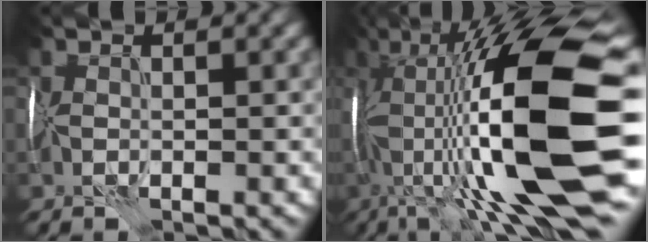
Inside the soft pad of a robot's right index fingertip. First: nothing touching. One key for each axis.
{"total": 18.6, "fx": -0.6, "fy": 5.8, "fz": 17.6, "tx": -0.309, "ty": 0.034, "tz": -0.017}